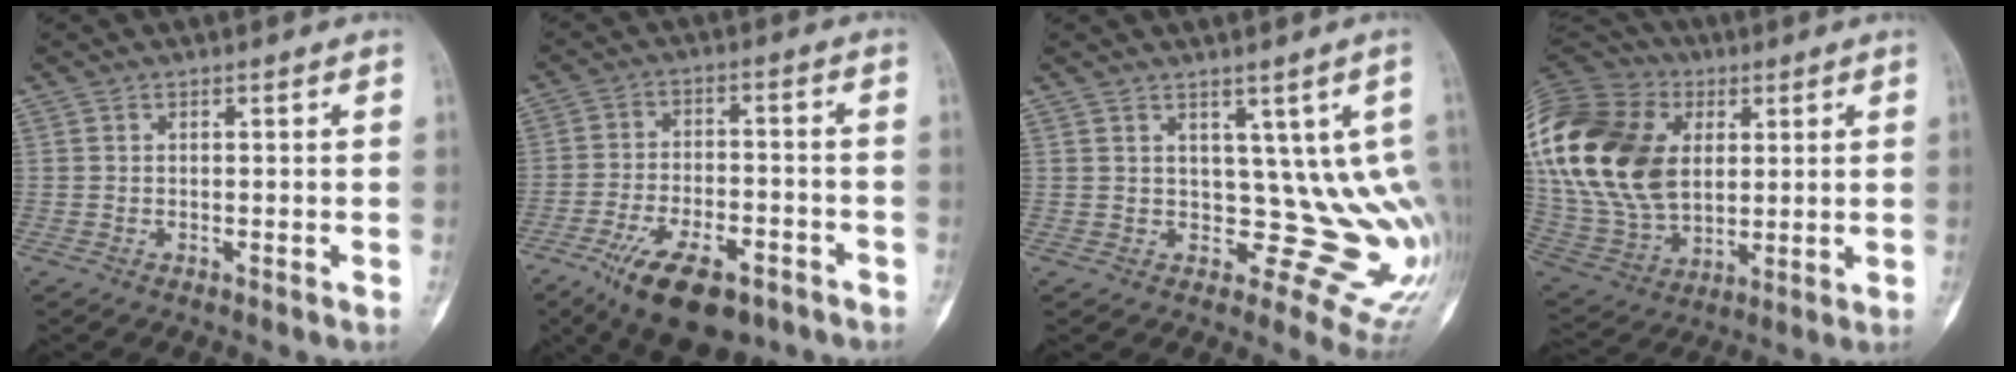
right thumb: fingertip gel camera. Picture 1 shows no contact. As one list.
[{"total": 14.9, "force": [-9.0, 6.7, 9.8], "torque": [-0.157, 0.036, -0.140]}, {"total": 8.7, "force": [2.9, 6.2, 5.4], "torque": [-0.009, -0.018, 0.052]}, {"total": 28.9, "force": [5.7, 19.8, 20.2], "torque": [-0.423, 0.007, 0.114]}]